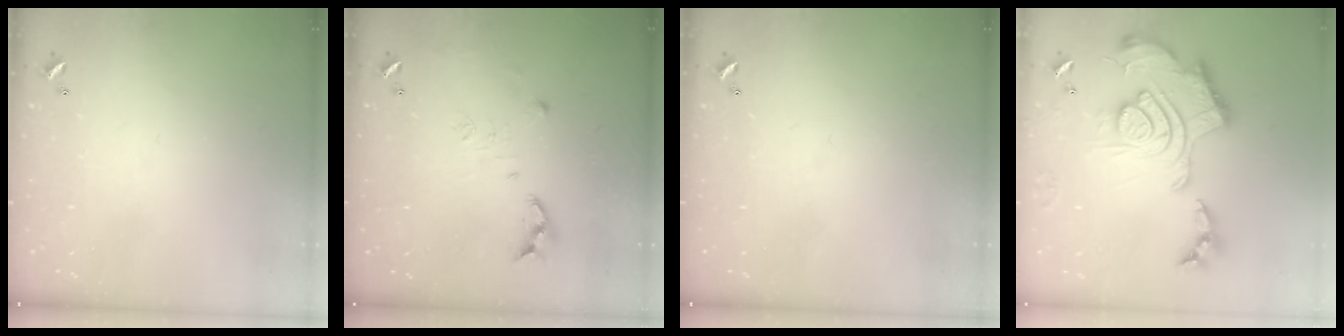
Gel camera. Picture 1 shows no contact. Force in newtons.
{"total": 8.7, "press": 8.7, "slide": 0.8}
{"total": 0.0}
{"total": 2.5, "press": 1.9, "slide": 1.7}